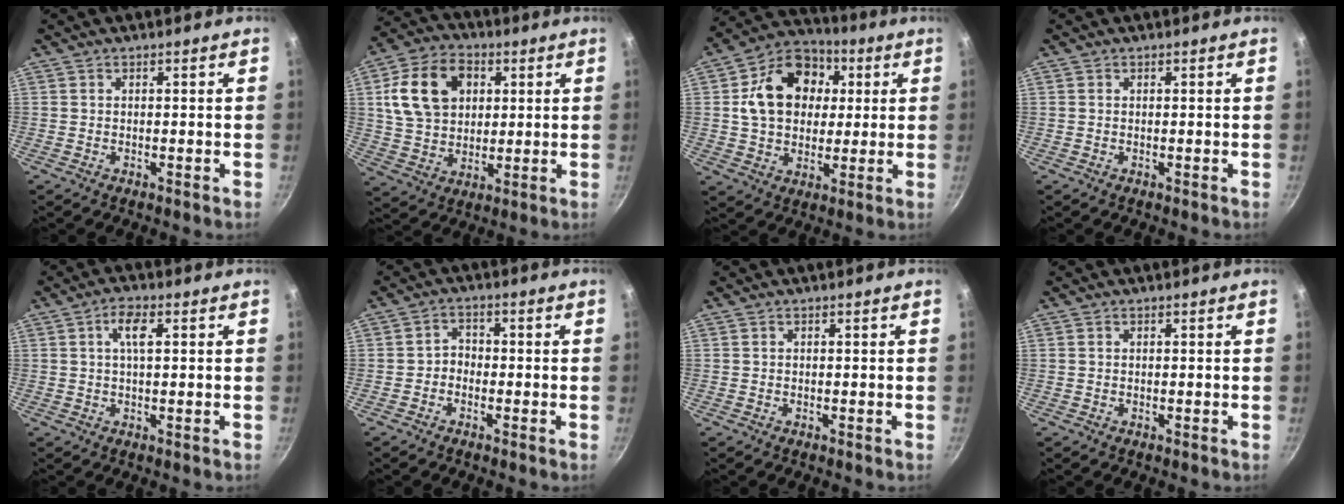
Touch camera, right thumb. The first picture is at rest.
{"total": 15.6, "force": [4.2, 11.5, 9.7], "torque": [-0.156, 0.003, 0.071]}
{"total": 16.9, "force": [3.3, 13.1, 10.1], "torque": [-0.140, 0.019, 0.045]}
{"total": 0.0}
{"total": 4.3, "force": [1.1, 1.6, 3.8], "torque": [-0.074, 0.010, 0.017]}
{"total": 2.7, "force": [-1.1, 2.2, 1.2], "torque": [-0.004, 0.018, -0.026]}
{"total": 0.0}
{"total": 0.0}